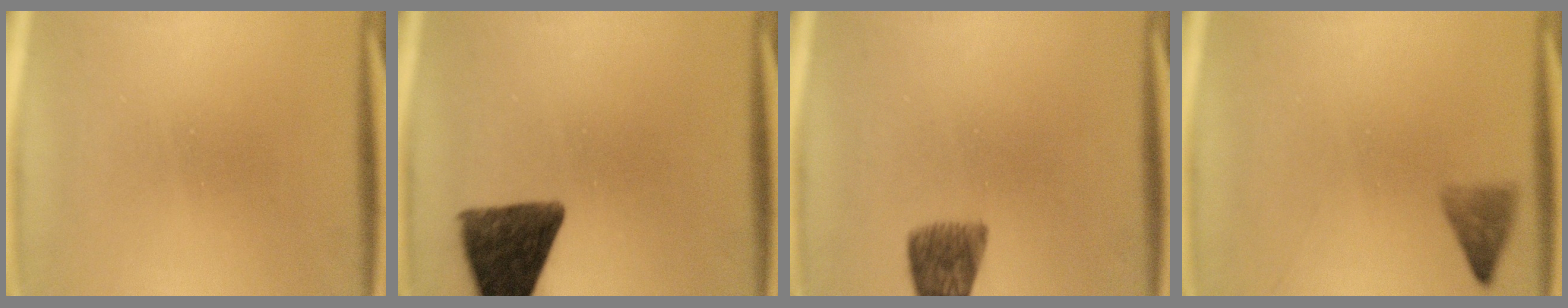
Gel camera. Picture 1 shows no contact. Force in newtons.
{"total": 11.2}
{"total": 6.5}
{"total": 2.0}